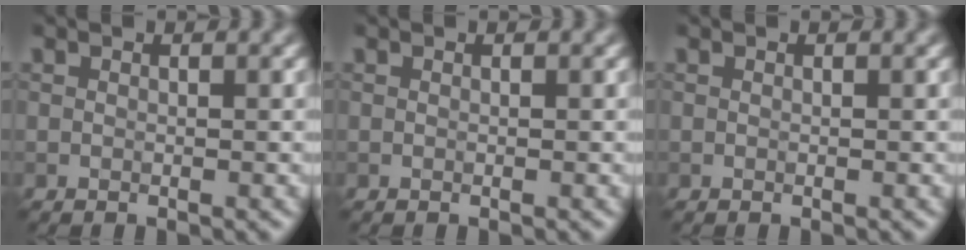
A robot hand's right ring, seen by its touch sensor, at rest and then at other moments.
{"total": 0.0}
{"total": 0.0}